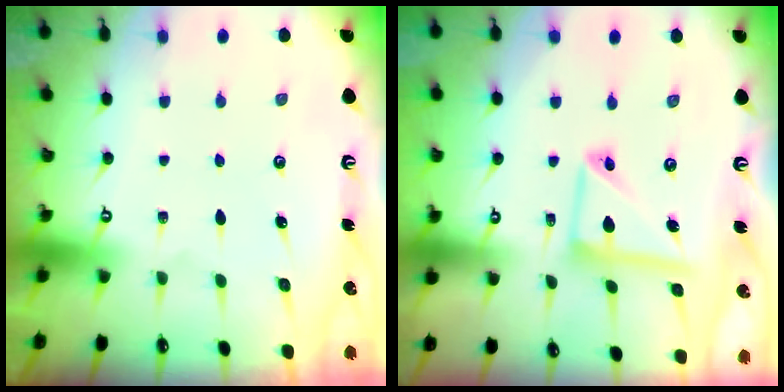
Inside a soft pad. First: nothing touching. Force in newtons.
{"total": 12.5, "press": 12.5, "slide": 1.3}